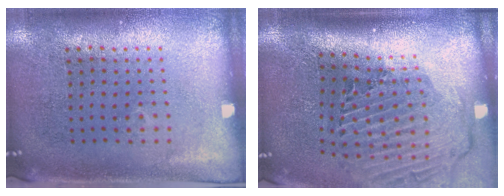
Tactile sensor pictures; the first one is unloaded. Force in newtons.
{"total": 2.9, "press": 1.9, "slide": 2.1}